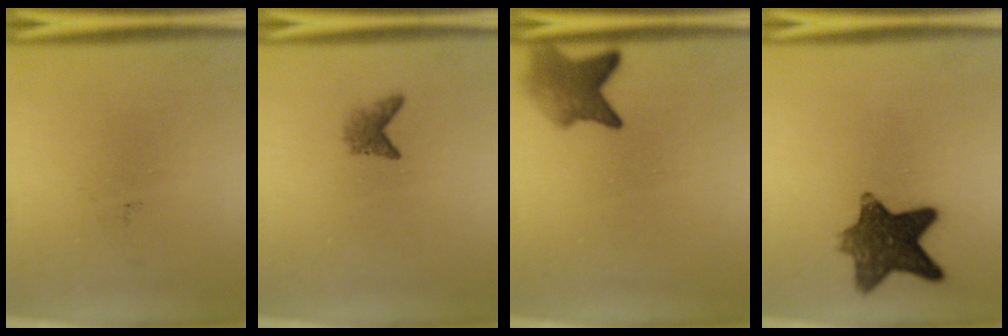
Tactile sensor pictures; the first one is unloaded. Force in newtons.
{"total": 1.8}
{"total": 5.0}
{"total": 10.4}